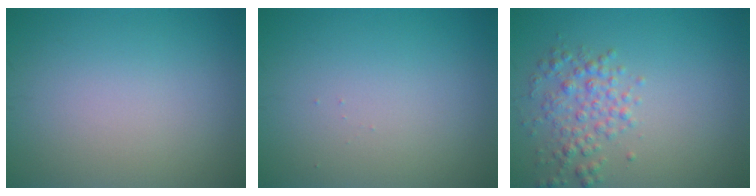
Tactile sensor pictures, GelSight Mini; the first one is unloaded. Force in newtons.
{"total": 0.0}
{"total": 2.8, "press": 2.8, "slide": 0.1}